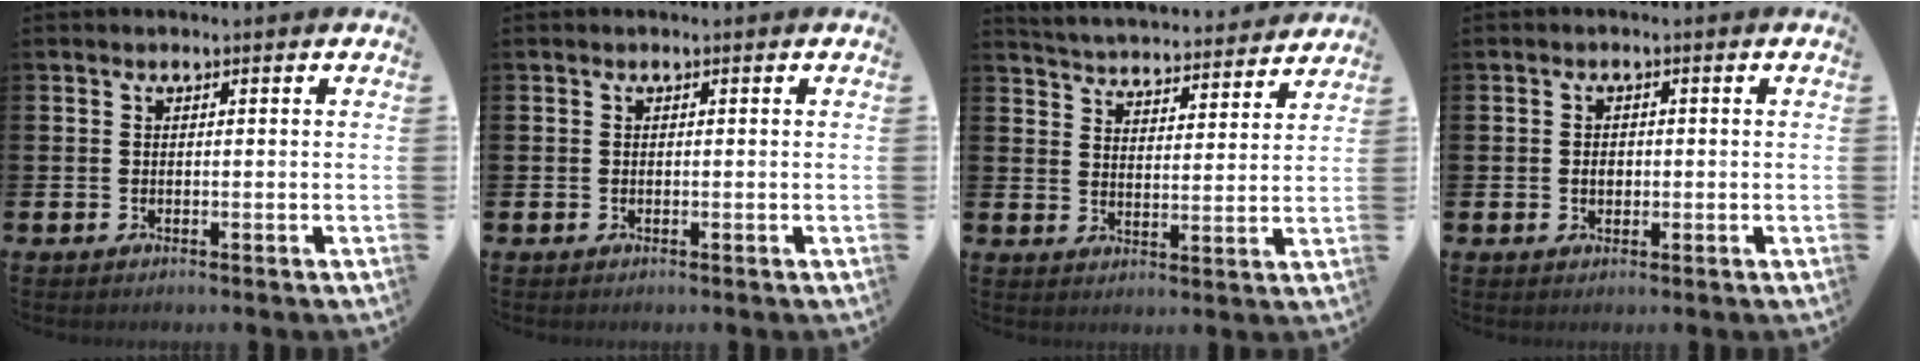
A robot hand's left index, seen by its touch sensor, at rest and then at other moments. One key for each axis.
{"total": 0.0}
{"total": 4.7, "fx": 4.7, "fy": 0.4, "fz": -0.1, "tx": -0.016, "ty": -0.044, "tz": 0.077}
{"total": 1.6, "fx": -0.1, "fy": 1.2, "fz": 1.0, "tx": -0.007, "ty": 0.002, "tz": -0.006}